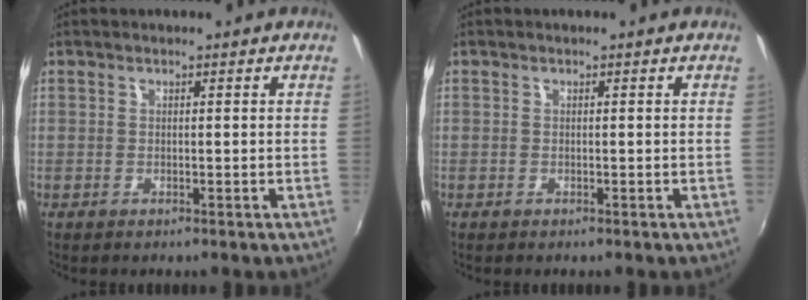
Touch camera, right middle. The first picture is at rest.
{"total": 0.0}